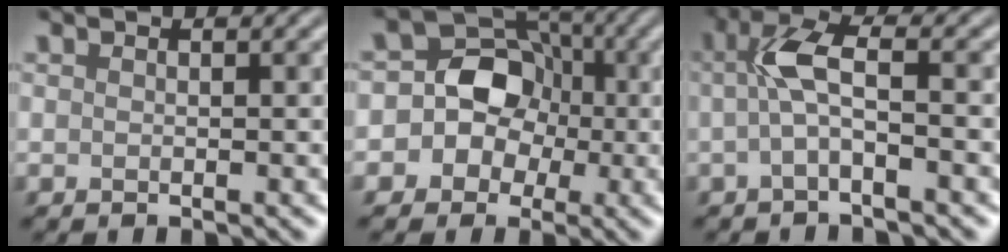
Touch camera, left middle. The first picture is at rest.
{"total": 9.5, "force": [-0.2, 8.8, 3.5], "torque": [-0.041, 0.056, -0.039]}
{"total": 3.3, "force": [-0.4, 0.6, 3.2], "torque": [-0.070, 0.013, -0.011]}